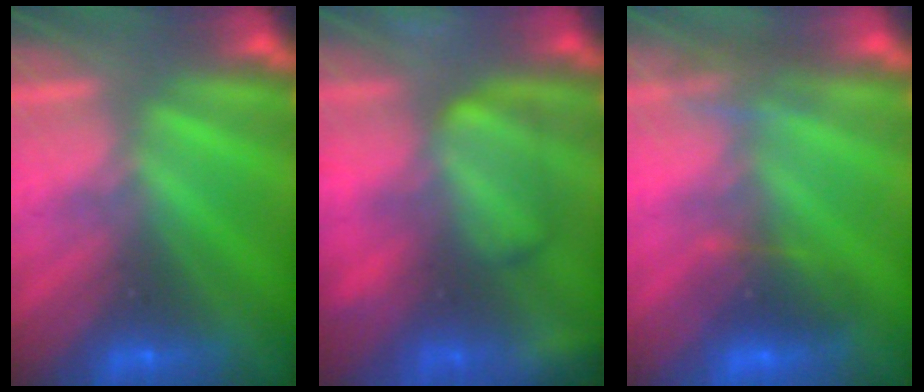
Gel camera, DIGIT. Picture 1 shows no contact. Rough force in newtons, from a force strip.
{"total": 6.9}
{"total": 3.2}